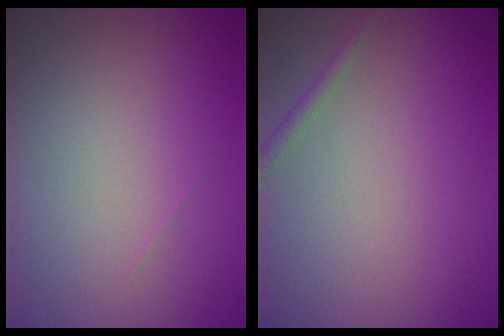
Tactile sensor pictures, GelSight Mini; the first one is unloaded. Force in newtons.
{"total": 1.0, "press": 1.0, "slide": 0.0}